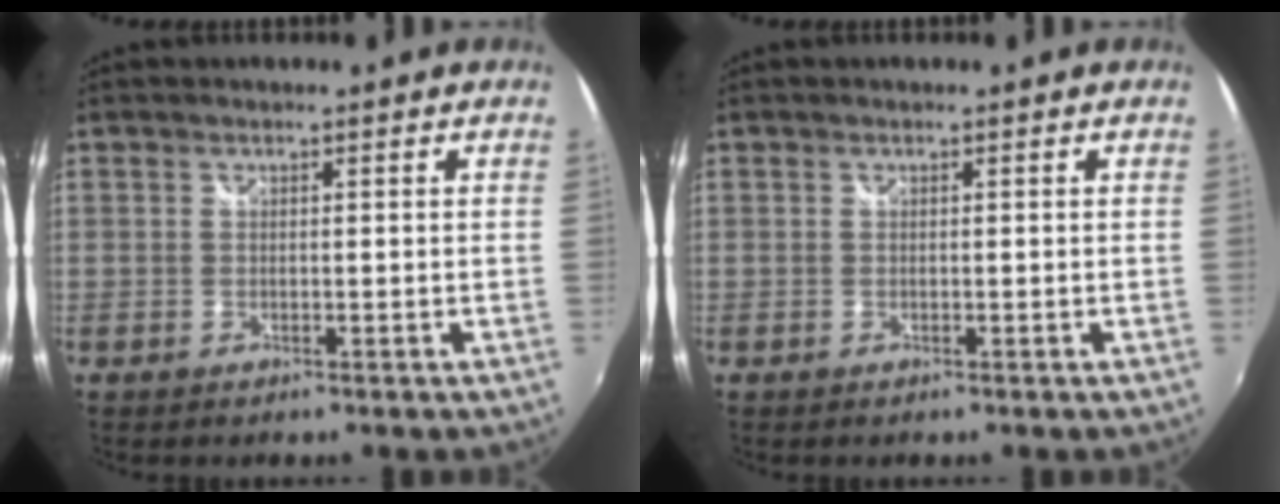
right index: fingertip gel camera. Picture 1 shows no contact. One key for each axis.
{"total": 0.0}